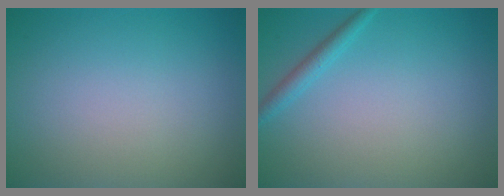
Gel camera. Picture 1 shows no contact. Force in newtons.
{"total": 1.4, "press": 1.4, "slide": 0.1}